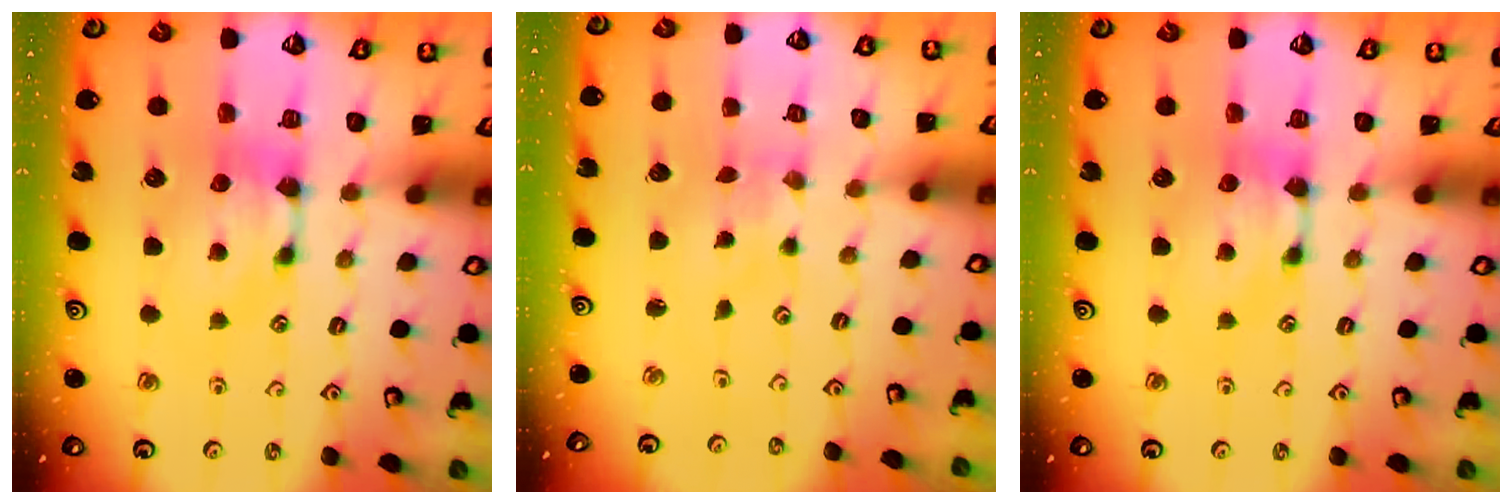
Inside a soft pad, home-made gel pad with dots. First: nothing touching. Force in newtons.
{"total": 4.1, "press": 4.1, "slide": 0.7}
{"total": 0.0}